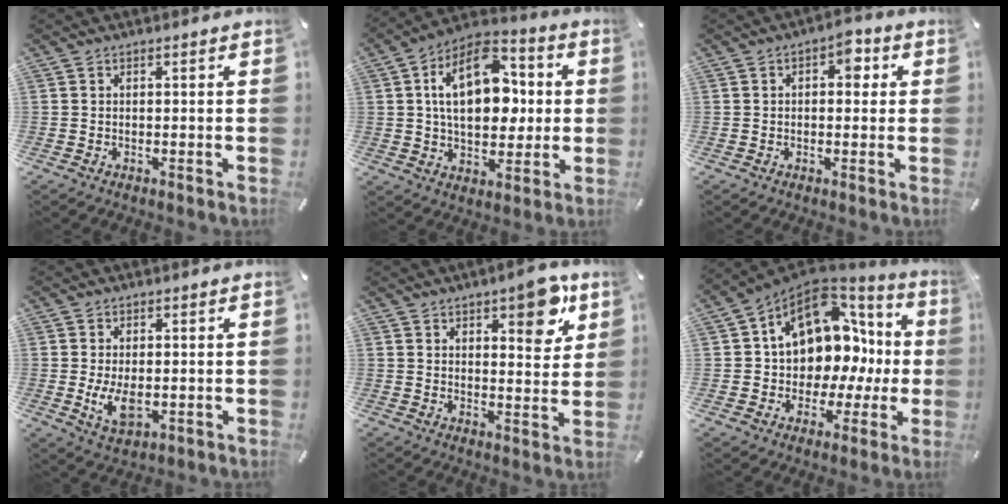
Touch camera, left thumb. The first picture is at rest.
{"total": 18.3, "force": [3.3, 12.0, 13.3], "torque": [-0.217, -0.003, 0.056]}
{"total": 4.6, "force": [0.9, 2.9, 3.5], "torque": [-0.032, -0.003, 0.004]}
{"total": 6.4, "force": [-0.4, 3.8, 5.1], "torque": [-0.100, -0.008, -0.010]}
{"total": 9.3, "force": [5.9, 4.2, 5.8], "torque": [-0.055, -0.033, 0.093]}
{"total": 14.7, "force": [5.5, 10.6, 8.5], "torque": [-0.128, -0.050, 0.095]}